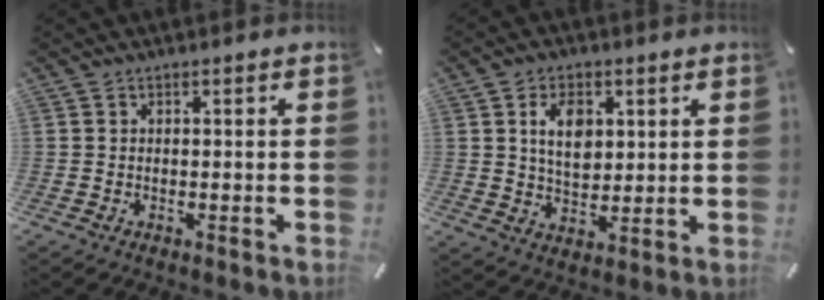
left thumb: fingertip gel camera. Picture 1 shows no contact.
{"total": 8.3, "force": [2.6, 5.6, 5.6], "torque": [-0.090, 0.002, 0.043]}